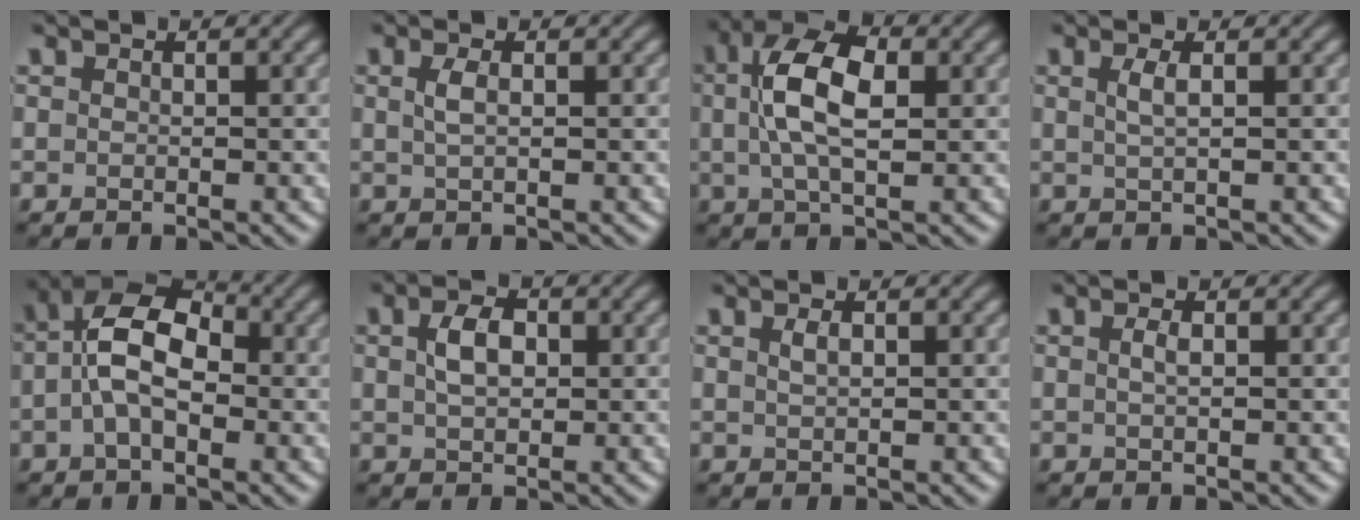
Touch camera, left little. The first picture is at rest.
{"total": 1.3, "force": [0.3, 0.5, 1.2], "torque": [-0.025, 0.002, 0.007]}
{"total": 6.9, "force": [1.0, 3.3, 5.9], "torque": [-0.115, 0.012, 0.012]}
{"total": 1.6, "force": [0.4, 0.5, 1.4], "torque": [-0.026, 0.002, 0.005]}
{"total": 6.8, "force": [-0.5, 3.8, 5.6], "torque": [-0.110, 0.019, -0.023]}
{"total": 3.0, "force": [0.6, 1.9, 2.3], "torque": [-0.047, 0.004, 0.010]}
{"total": 0.9, "force": [0.4, 0.3, 0.8], "torque": [-0.017, 0.002, 0.009]}
{"total": 0.9, "force": [0.1, 0.2, 0.8], "torque": [-0.018, 0.003, 0.003]}